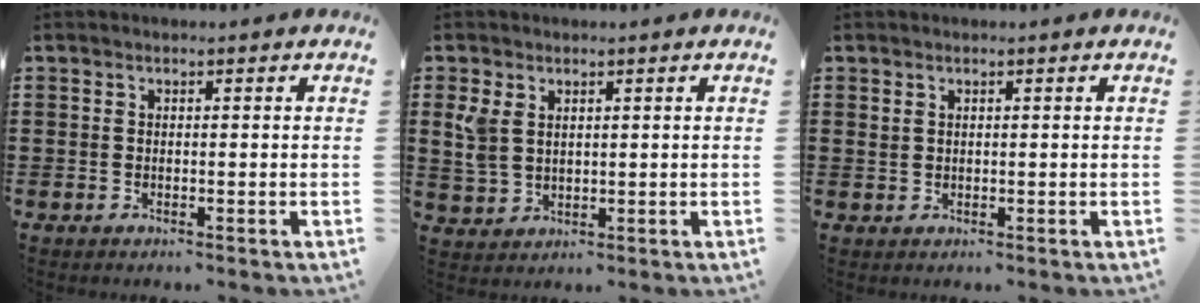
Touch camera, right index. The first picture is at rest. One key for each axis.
{"total": 4.1, "fx": 1.7, "fy": 2.8, "fz": 2.5, "tx": -0.072, "ty": 0.005, "tz": 0.027}
{"total": 1.0, "fx": 0.7, "fy": 0.6, "fz": 0.3, "tx": -0.009, "ty": 0.004, "tz": 0.013}